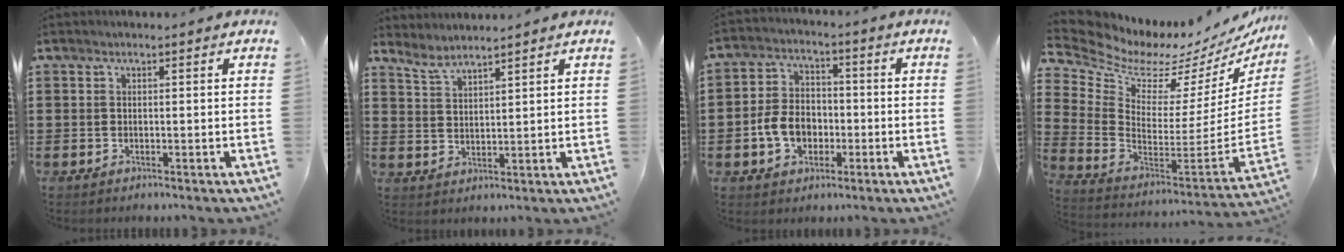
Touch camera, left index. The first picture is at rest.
{"total": 3.4, "force": [3.3, 0.2, 0.7], "torque": [-0.024, -0.010, 0.062]}
{"total": 6.9, "force": [-2.0, 5.2, 4.2], "torque": [-0.092, 0.004, -0.043]}
{"total": 4.9, "force": [4.2, 2.4, 0.9], "torque": [-0.052, -0.058, 0.069]}